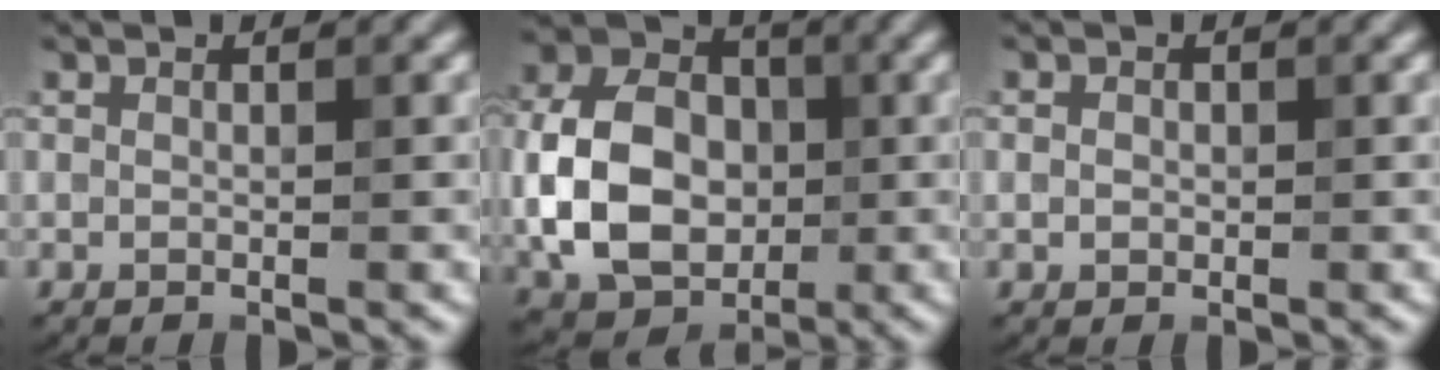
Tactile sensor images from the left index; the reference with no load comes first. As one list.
[{"total": 9.6, "force": [-1.1, 7.2, 6.2], "torque": [-0.135, 0.006, -0.026]}, {"total": 0.8, "force": [0.0, 0.8, 0.3], "torque": [-0.005, -0.001, -0.002]}]